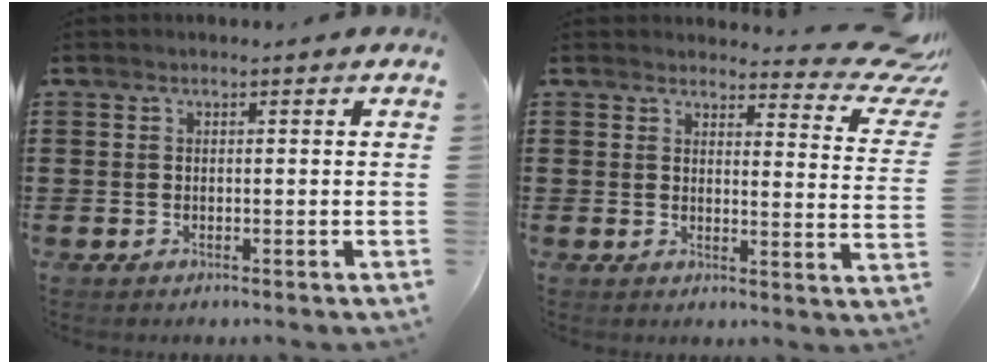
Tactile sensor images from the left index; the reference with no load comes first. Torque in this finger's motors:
{"motor_torque": [-0.88, -0.68, -1.05, -0.21]}